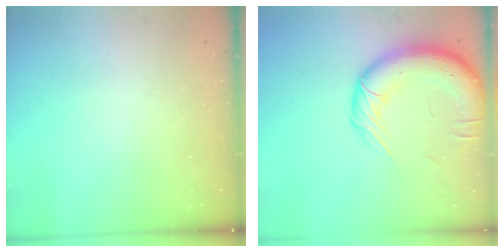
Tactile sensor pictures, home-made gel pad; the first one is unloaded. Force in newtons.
{"total": 17.4, "press": 16.9, "slide": 3.9}